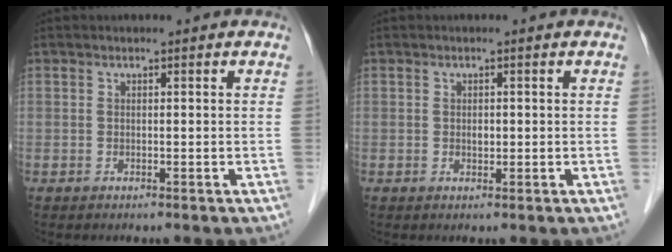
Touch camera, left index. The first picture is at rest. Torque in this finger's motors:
{"motor_torque": [0.00, -0.13, -0.01, 0.00]}